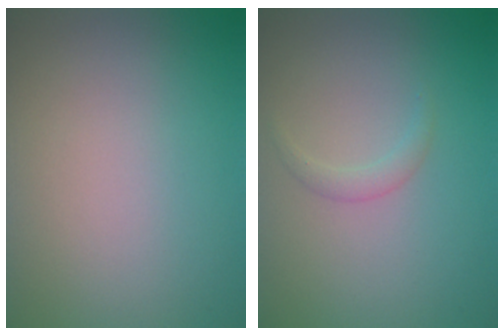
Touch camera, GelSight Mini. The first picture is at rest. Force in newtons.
{"total": 1.0, "press": 1.0, "slide": 0.1}